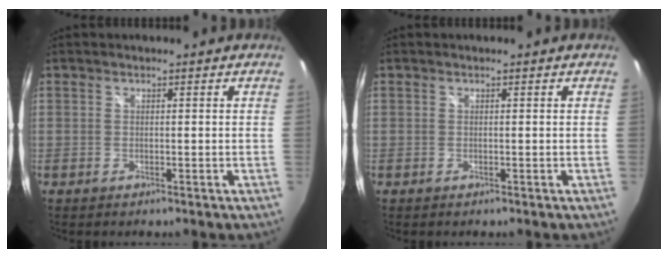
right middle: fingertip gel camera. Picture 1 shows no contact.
{"total": 0.0}